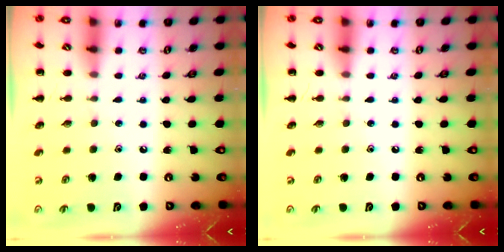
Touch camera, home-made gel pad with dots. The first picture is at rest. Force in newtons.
{"total": 0.0}